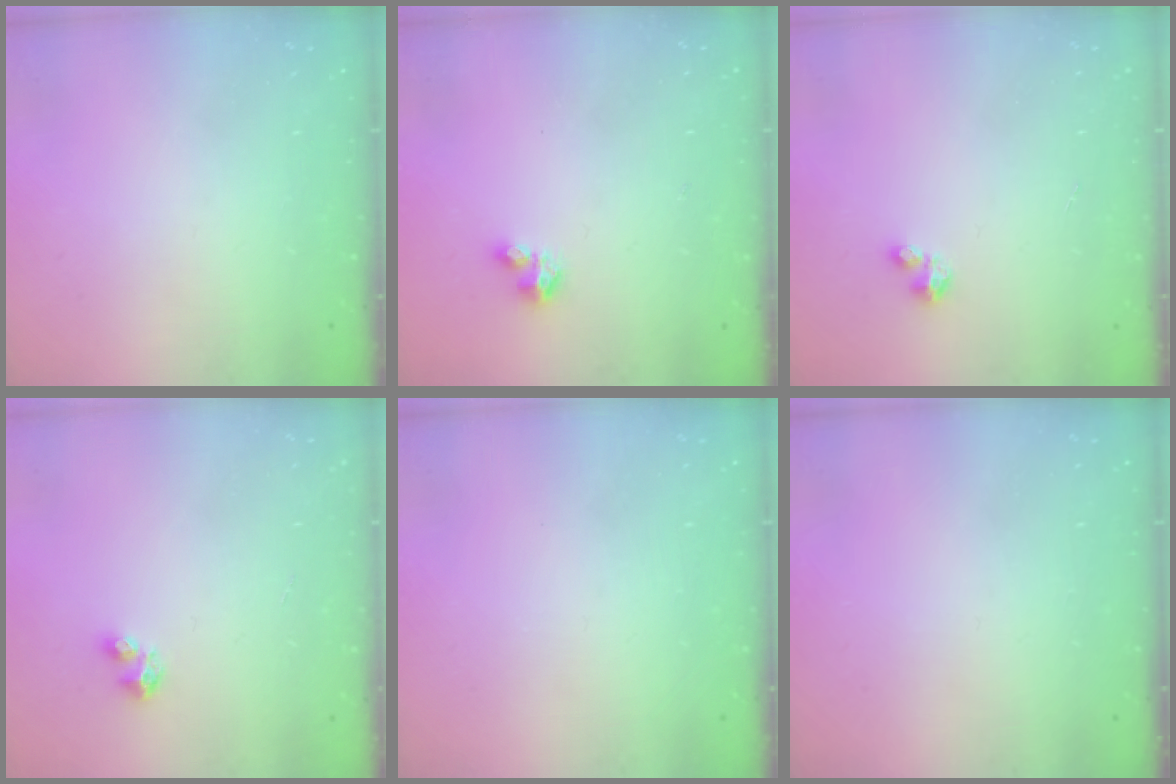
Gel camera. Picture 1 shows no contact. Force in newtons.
{"total": 3.5, "press": 3.5, "slide": 0.4}
{"total": 1.7, "press": 1.7, "slide": 0.2}
{"total": 3.0, "press": 2.9, "slide": 0.3}
{"total": 0.0}
{"total": 0.0}